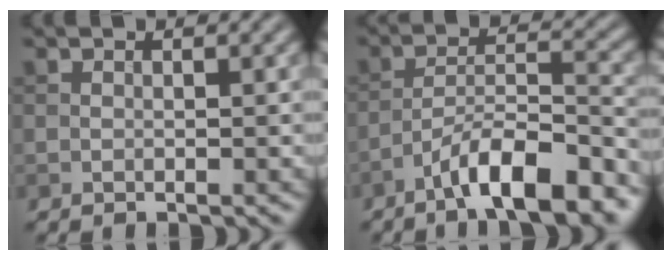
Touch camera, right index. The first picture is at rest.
{"total": 8.8, "force": [-6.0, 1.9, 6.1], "torque": [-0.097, 0.011, -0.101]}